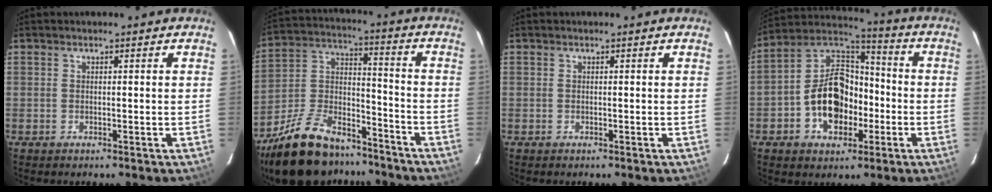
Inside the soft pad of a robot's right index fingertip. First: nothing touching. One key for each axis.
{"total": 23.0, "fx": -16.9, "fy": 10.4, "fz": 11.6, "tx": -0.245, "ty": 0.022, "tz": -0.272}
{"total": 0.0}
{"total": 14.5, "fx": -4.2, "fy": 9.8, "fz": 9.8, "tx": -0.193, "ty": 0.031, "tz": -0.065}